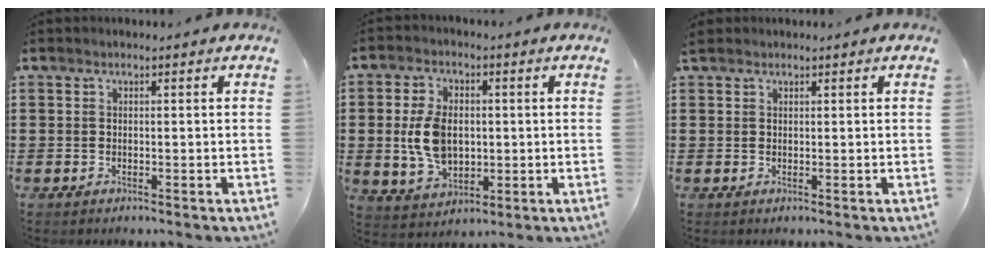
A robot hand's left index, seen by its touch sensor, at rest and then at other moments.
{"total": 8.1, "force": [0.2, 5.3, 6.1], "torque": [-0.146, 0.009, 0.000]}
{"total": 1.0, "force": [0.8, 0.5, 0.3], "torque": [-0.009, 0.004, 0.016]}